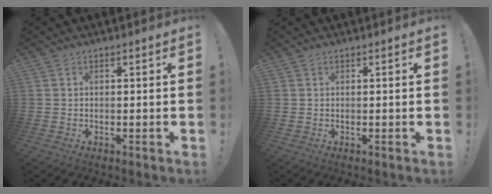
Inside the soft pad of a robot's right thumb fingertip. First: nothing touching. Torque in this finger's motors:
{"motor_torque": [-0.09, -0.21, -0.34, 0.11, 0.00]}